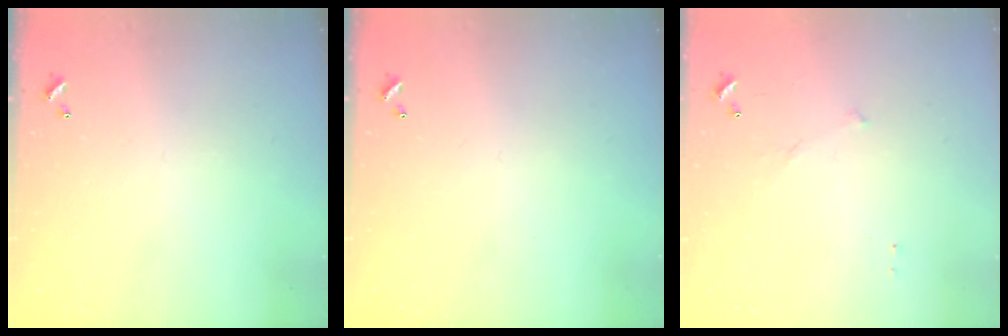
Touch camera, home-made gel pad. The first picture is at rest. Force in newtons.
{"total": 0.0}
{"total": 7.6, "press": 7.5, "slide": 0.6}